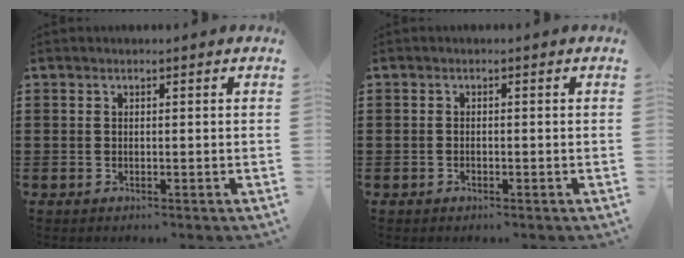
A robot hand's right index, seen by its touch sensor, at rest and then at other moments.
{"total": 0.6, "force": [-0.5, 0.1, 0.4], "torque": [-0.009, -0.005, -0.008]}